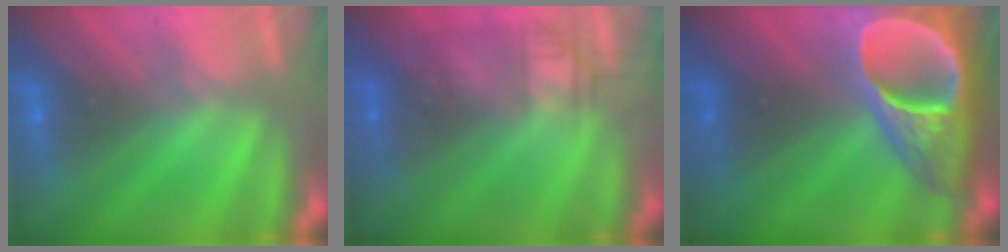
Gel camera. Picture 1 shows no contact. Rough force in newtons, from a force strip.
{"total": 2.2}
{"total": 9.1}